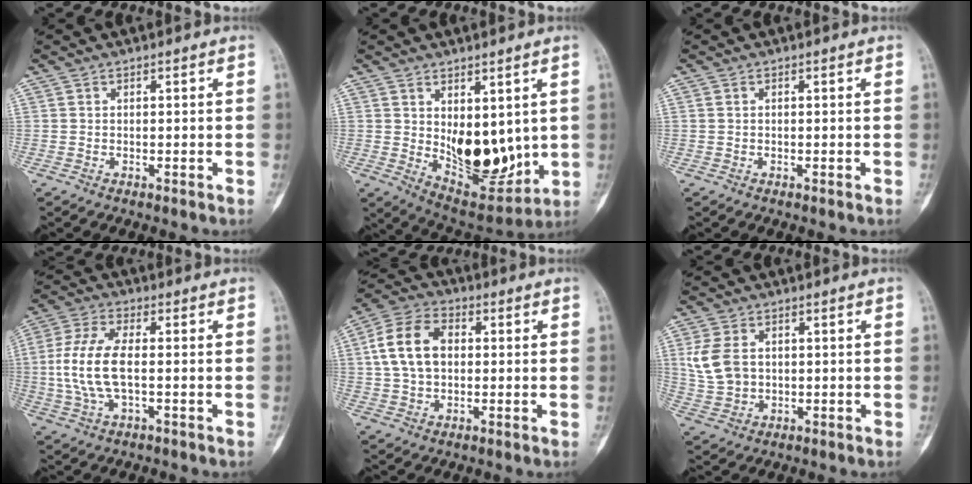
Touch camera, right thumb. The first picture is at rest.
{"total": 14.0, "force": [1.1, 7.8, 11.6], "torque": [-0.126, -0.038, 0.045]}
{"total": 0.0}
{"total": 11.0, "force": [-0.4, 4.9, 9.8], "torque": [-0.231, 0.012, -0.009]}
{"total": 11.8, "force": [1.7, 8.0, 8.5], "torque": [-0.155, 0.019, 0.026]}
{"total": 7.5, "force": [1.4, 5.4, 5.0], "torque": [-0.097, -0.001, 0.036]}